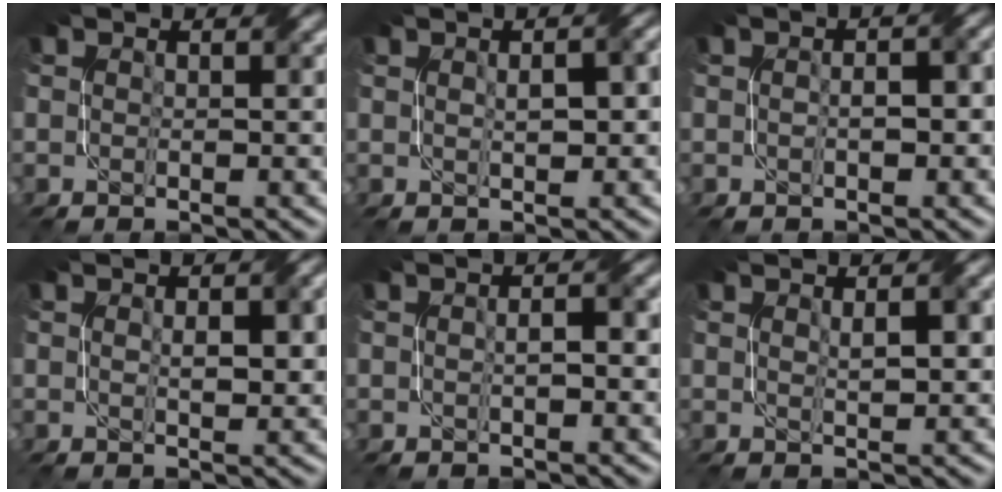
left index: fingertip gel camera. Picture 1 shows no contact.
{"total": 3.1, "force": [0.5, 1.2, 2.8], "torque": [-0.038, 0.008, 0.010]}
{"total": 3.7, "force": [0.1, 1.8, 3.2], "torque": [-0.036, 0.007, -0.005]}
{"total": 3.1, "force": [0.4, 1.2, 2.9], "torque": [-0.051, 0.002, 0.010]}
{"total": 2.3, "force": [0.2, 0.7, 2.1], "torque": [-0.029, -0.004, -0.001]}
{"total": 2.7, "force": [0.8, 0.6, 2.5], "torque": [-0.038, 0.006, 0.016]}